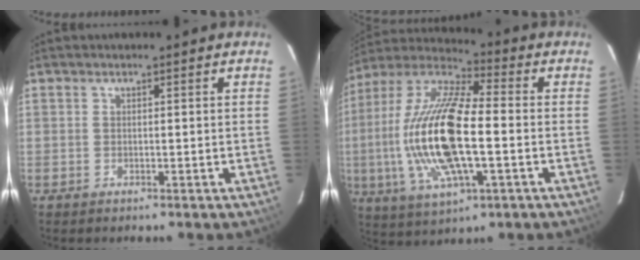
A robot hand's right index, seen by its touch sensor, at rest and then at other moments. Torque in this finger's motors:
{"motor_torque": [2.14, 0.00, 1.05, 0.21]}